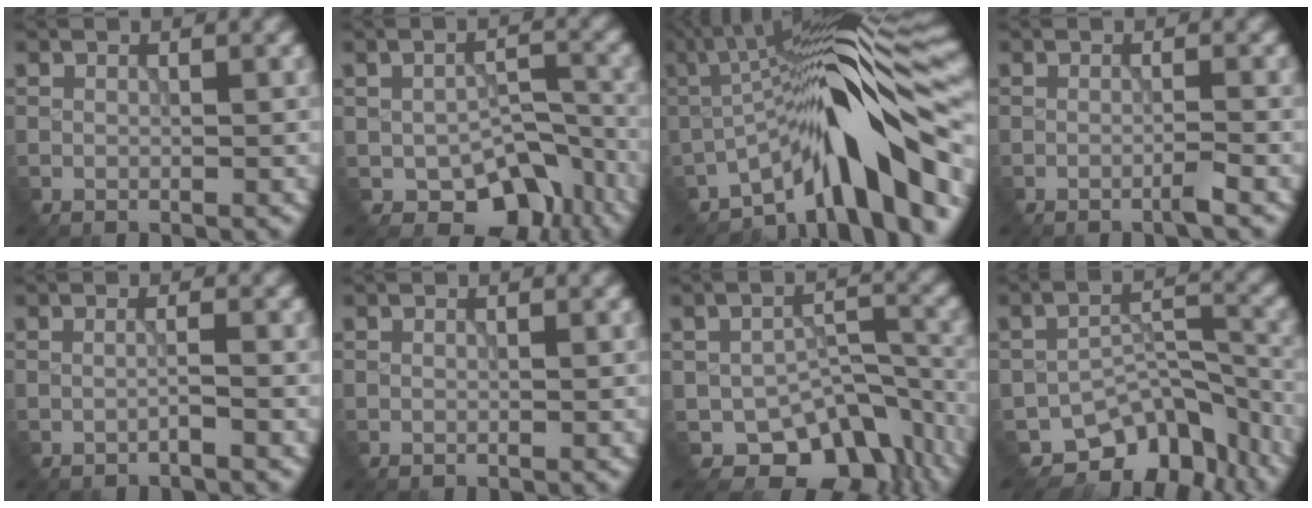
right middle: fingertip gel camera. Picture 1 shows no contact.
{"total": 7.2, "force": [-3.5, 4.5, 4.4], "torque": [-0.062, -0.018, -0.043]}
{"total": 11.6, "force": [-5.4, 2.7, 9.9], "torque": [-0.132, 0.025, -0.098]}
{"total": 1.1, "force": [-0.7, -0.1, 0.9], "torque": [-0.017, -0.001, -0.016]}
{"total": 0.9, "force": [-0.5, 0.0, 0.7], "torque": [-0.013, 0.000, -0.012]}
{"total": 0.0}
{"total": 8.6, "force": [-4.9, 5.5, 4.4], "torque": [-0.050, -0.028, -0.067]}
{"total": 8.3, "force": [-6.4, 4.2, 3.3], "torque": [-0.032, -0.018, -0.096]}